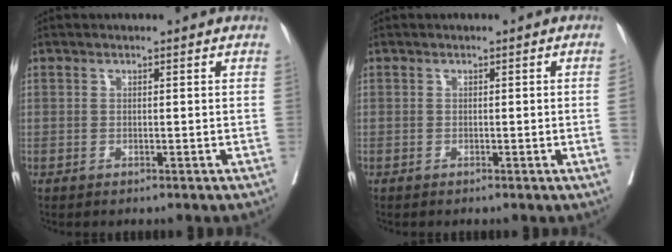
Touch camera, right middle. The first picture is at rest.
{"total": 1.5, "force": [-0.2, -0.7, 1.3], "torque": [-0.015, -0.005, -0.002]}